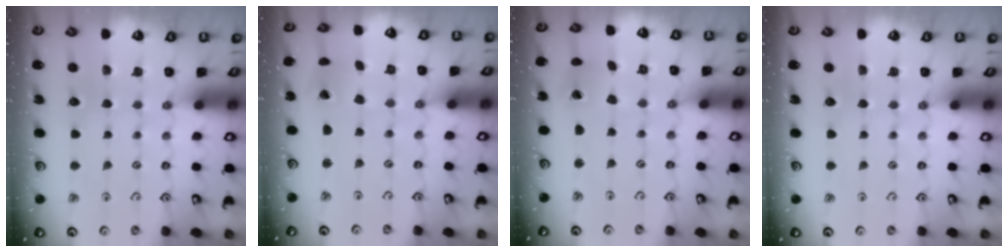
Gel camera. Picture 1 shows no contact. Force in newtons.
{"total": 1.1, "press": 1.0, "slide": 0.4}
{"total": 1.9, "press": 1.9, "slide": 0.2}
{"total": 0.0}